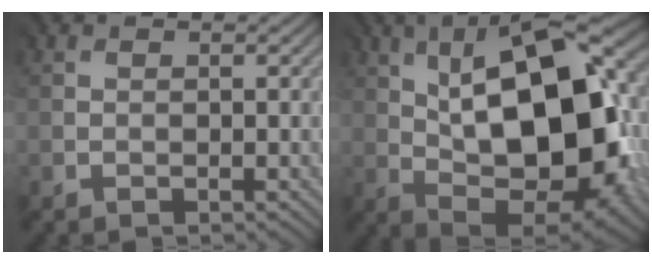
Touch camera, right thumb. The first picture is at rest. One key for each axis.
{"total": 16.9, "fx": 2.1, "fy": 8.2, "fz": 14.6, "tx": -0.227, "ty": 0.009, "tz": 0.031}